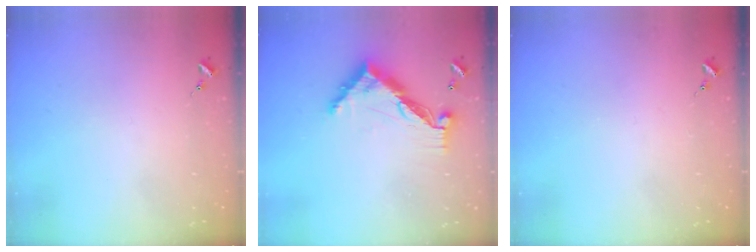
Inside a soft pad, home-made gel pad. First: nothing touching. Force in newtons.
{"total": 11.5, "press": 11.5, "slide": 1.0}
{"total": 0.0}